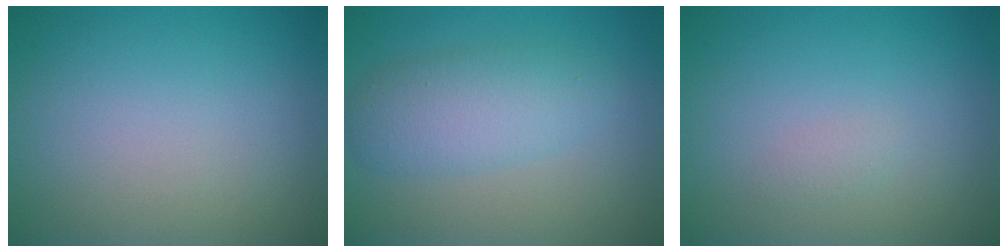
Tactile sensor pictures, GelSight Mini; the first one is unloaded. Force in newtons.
{"total": 4.0, "press": 4.0, "slide": 0.1}
{"total": 0.6, "press": 0.6, "slide": 0.0}